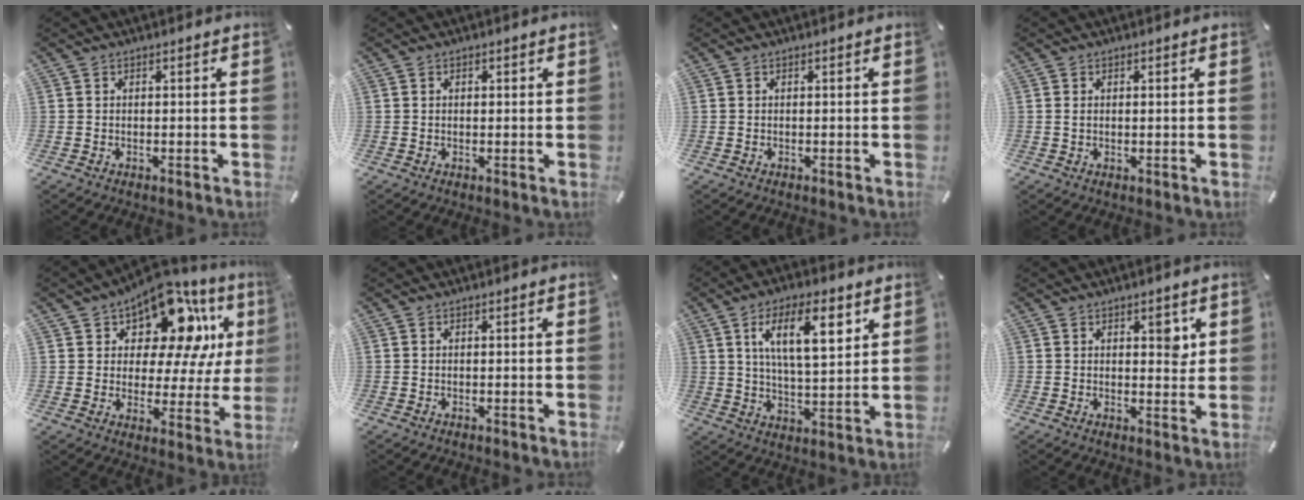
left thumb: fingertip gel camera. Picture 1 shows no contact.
{"total": 0.9, "force": [0.1, 0.7, 0.5], "torque": [-0.010, 0.007, 0.001]}
{"total": 0.0}
{"total": 1.3, "force": [0.2, 0.7, 1.1], "torque": [-0.022, 0.003, 0.002]}
{"total": 15.3, "force": [9.8, 7.9, 8.7], "torque": [-0.139, -0.072, 0.168]}
{"total": 0.0}
{"total": 14.2, "force": [6.3, 5.8, 11.4], "torque": [-0.182, -0.008, 0.104]}
{"total": 4.3, "force": [1.7, 2.4, 3.1], "torque": [-0.026, -0.011, 0.020]}